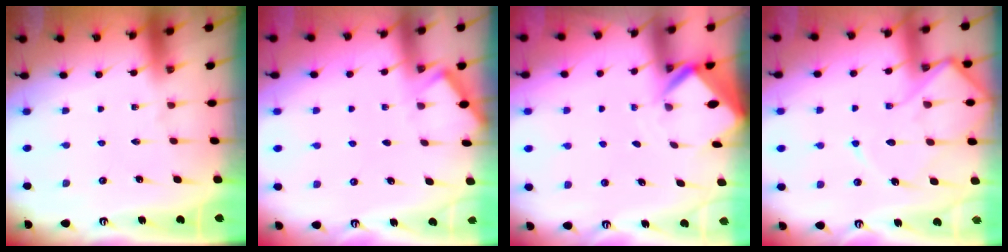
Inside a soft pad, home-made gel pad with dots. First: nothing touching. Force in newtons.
{"total": 2.7, "press": 2.7, "slide": 0.2}
{"total": 3.4, "press": 3.4, "slide": 0.2}
{"total": 11.4, "press": 11.3, "slide": 1.0}